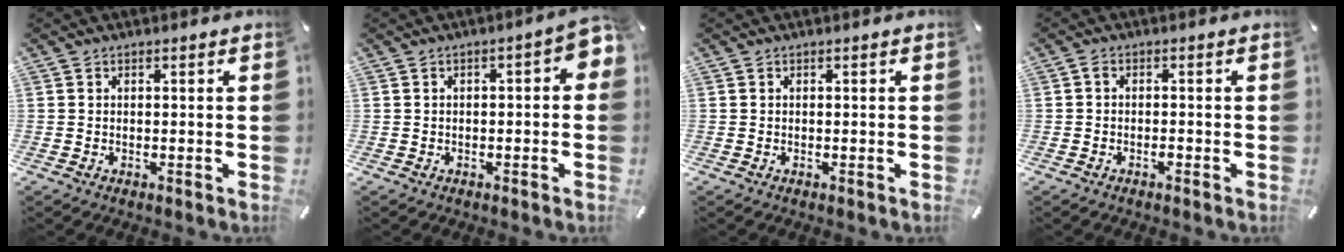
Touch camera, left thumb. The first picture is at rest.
{"total": 4.3, "force": [-0.7, 1.8, 3.9], "torque": [-0.060, 0.011, -0.014]}
{"total": 0.0}
{"total": 1.4, "force": [-0.7, 0.6, 1.0], "torque": [-0.020, 0.002, -0.014]}